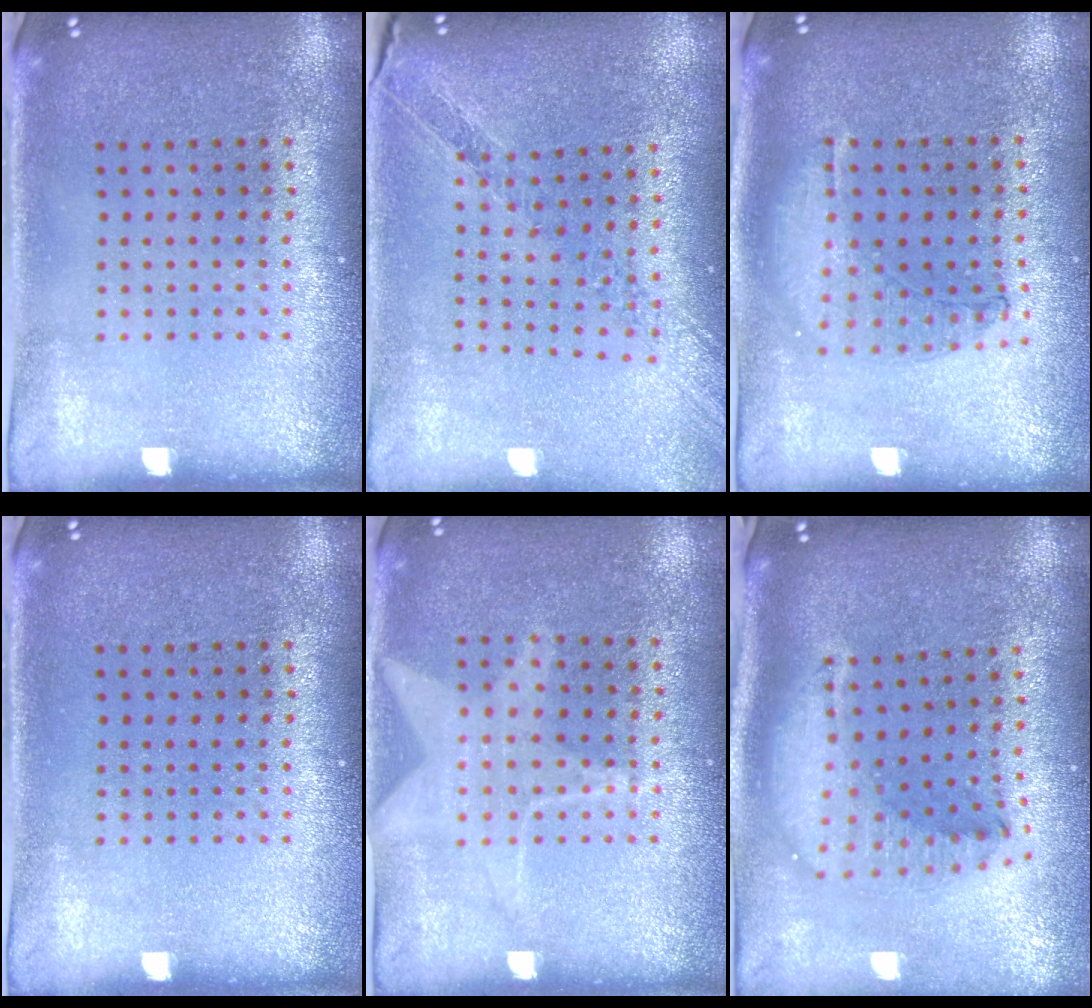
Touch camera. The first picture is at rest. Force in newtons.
{"total": 1.1, "press": 1.1, "slide": 0.2}
{"total": 1.0, "press": 0.9, "slide": 0.3}
{"total": 0.0}
{"total": 1.2, "press": 1.2, "slide": 0.1}
{"total": 1.9, "press": 1.5, "slide": 1.2}